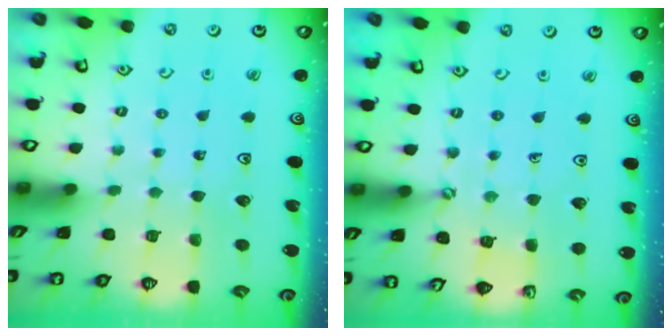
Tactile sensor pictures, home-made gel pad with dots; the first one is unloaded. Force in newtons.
{"total": 4.2, "press": 4.2, "slide": 0.3}